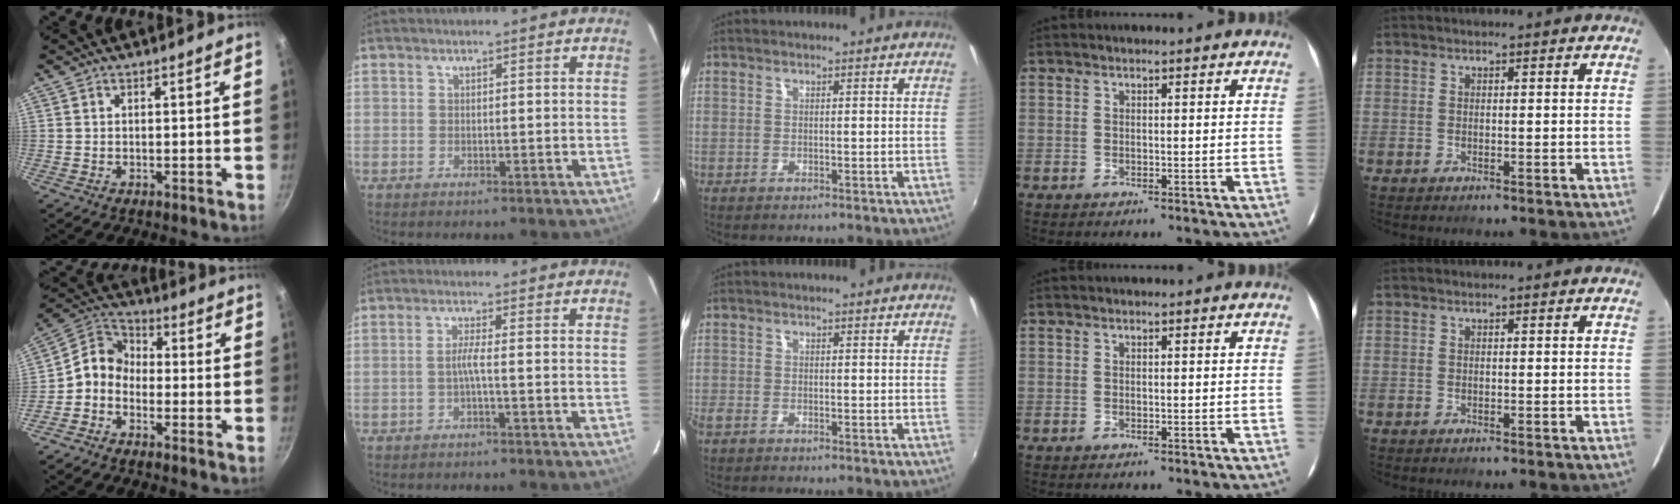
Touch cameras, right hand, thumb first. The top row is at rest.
{"thumb": {"total": 7.3, "force": [-2.5, 5.7, 3.7], "torque": [-0.053, 0.041, -0.078]}, "index": {"total": 2.1, "force": [-0.8, -0.4, 1.9], "torque": [-0.039, 0.000, -0.016]}, "middle": {"total": 1.9, "force": [-1.5, 0.7, 0.8], "torque": [-0.020, -0.008, -0.031]}}